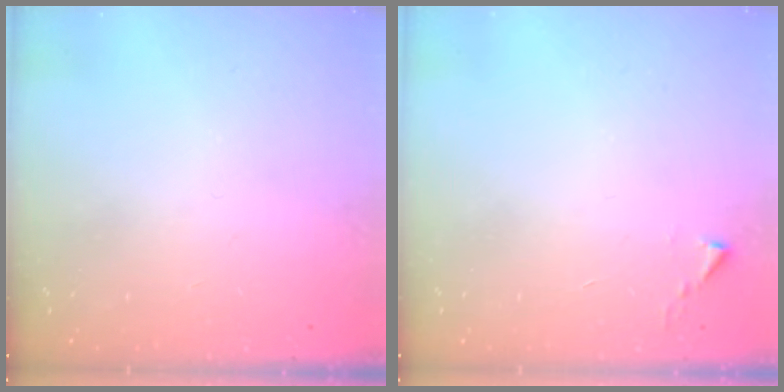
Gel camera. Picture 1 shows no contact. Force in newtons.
{"total": 1.1, "press": 1.1, "slide": 0.1}